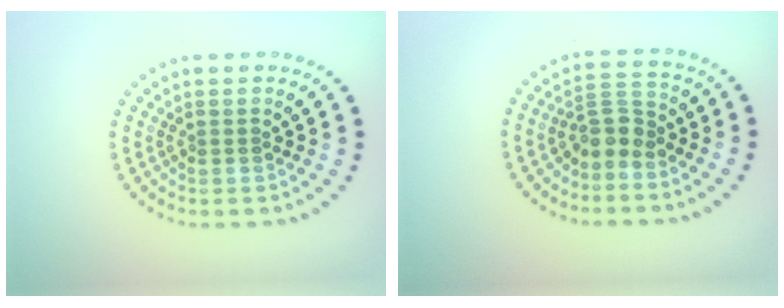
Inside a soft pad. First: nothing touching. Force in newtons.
{"total": 2.8, "press": 2.2, "slide": 1.6}